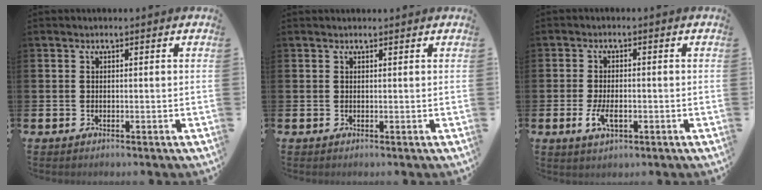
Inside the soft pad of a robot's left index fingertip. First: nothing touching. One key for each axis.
{"total": 0.5, "fx": 0.5, "fy": 0.0, "fz": 0.1, "tx": 0.010, "ty": -0.005, "tz": 0.007}
{"total": 3.6, "fx": -0.9, "fy": 1.8, "fz": 3.0, "tx": -0.048, "ty": -0.004, "tz": -0.019}